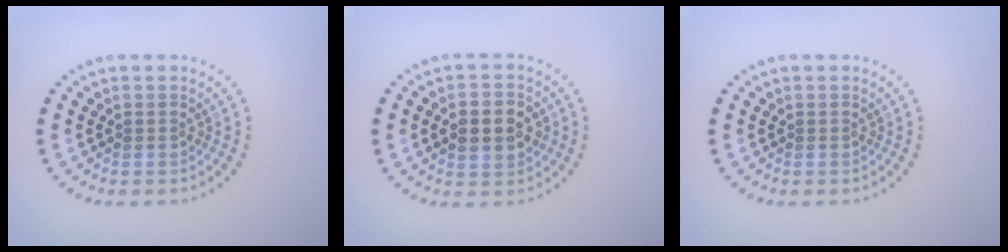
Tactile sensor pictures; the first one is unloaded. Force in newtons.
{"total": 4.5, "press": 4.5, "slide": 0.2}
{"total": 0.0}